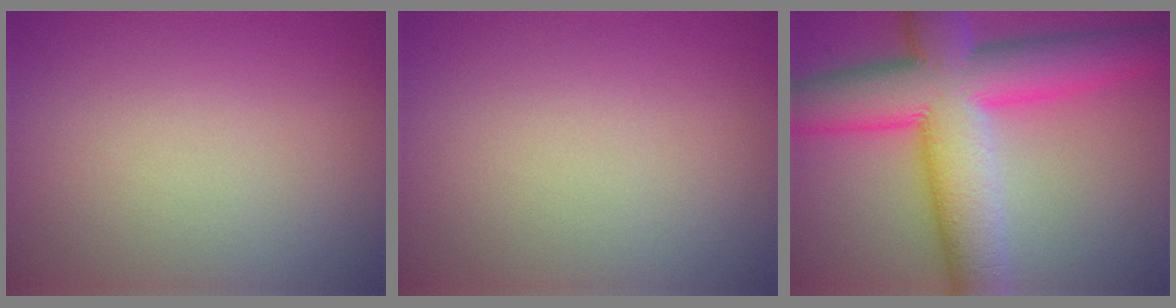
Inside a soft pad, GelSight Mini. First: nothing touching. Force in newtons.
{"total": 0.0}
{"total": 13.1, "press": 13.1, "slide": 0.2}